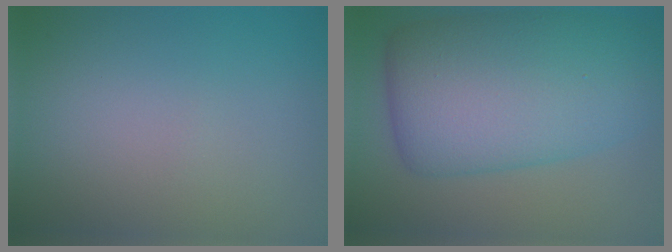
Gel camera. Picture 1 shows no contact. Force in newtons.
{"total": 12.0, "press": 12.0, "slide": 0.1}